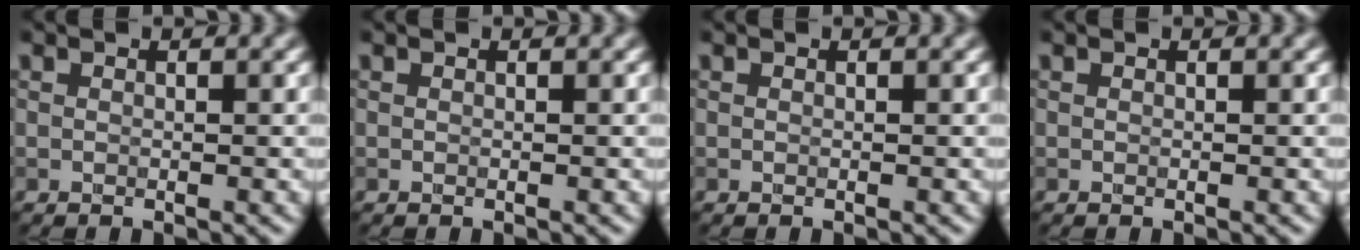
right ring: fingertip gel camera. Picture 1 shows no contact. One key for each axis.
{"total": 0.0}
{"total": 0.0}
{"total": 0.0}